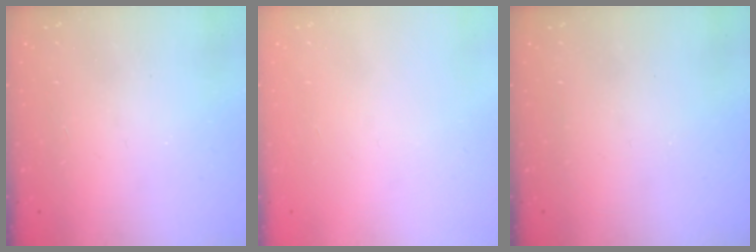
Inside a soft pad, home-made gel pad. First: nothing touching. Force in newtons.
{"total": 0.0}
{"total": 0.0}